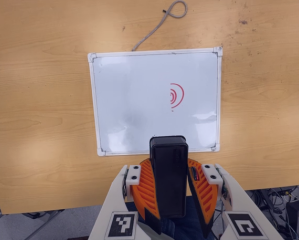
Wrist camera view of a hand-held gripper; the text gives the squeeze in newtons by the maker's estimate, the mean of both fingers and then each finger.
{"total": 9.5, "left": 9.3, "right": 9.7}